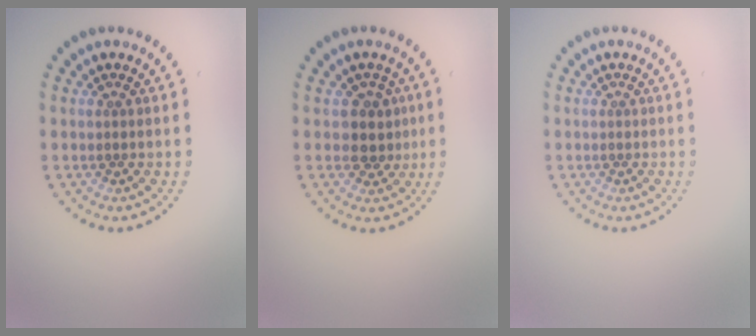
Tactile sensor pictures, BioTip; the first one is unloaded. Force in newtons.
{"total": 2.3, "press": 1.9, "slide": 1.2}
{"total": 0.0}